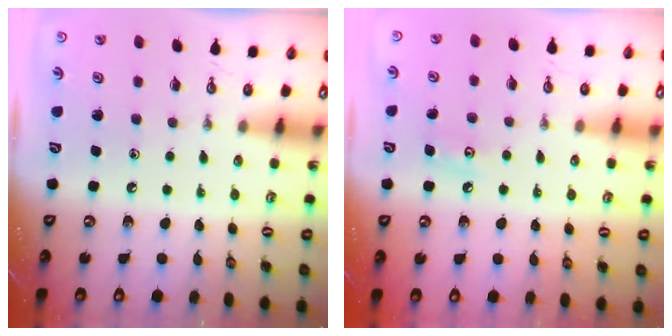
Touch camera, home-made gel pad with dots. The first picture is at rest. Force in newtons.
{"total": 5.6, "press": 5.6, "slide": 0.6}